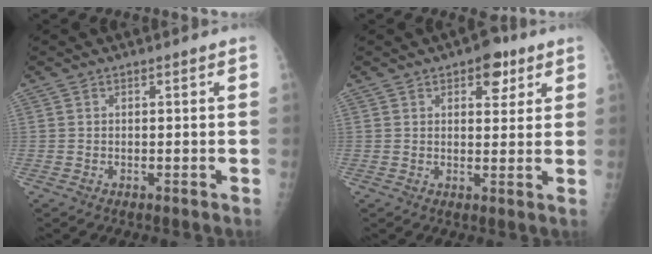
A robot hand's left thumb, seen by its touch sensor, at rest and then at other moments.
{"total": 5.9, "force": [3.2, 3.3, 3.7], "torque": [-0.021, -0.010, 0.037]}